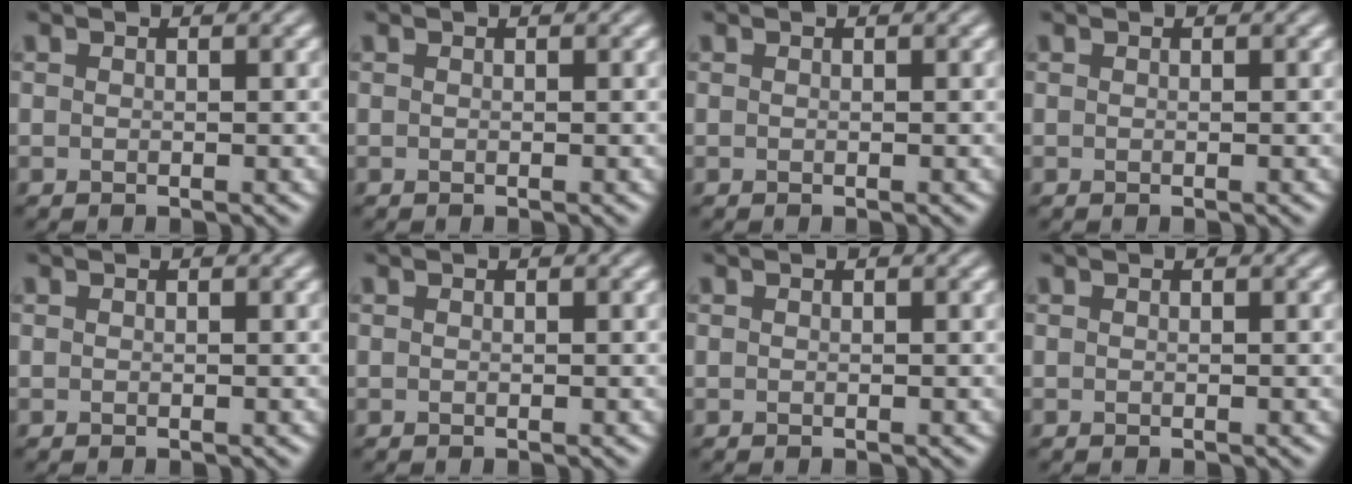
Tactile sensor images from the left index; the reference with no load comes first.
{"total": 0.0}
{"total": 0.0}
{"total": 0.0}
{"total": 0.0}
{"total": 0.0}
{"total": 0.0}
{"total": 0.0}